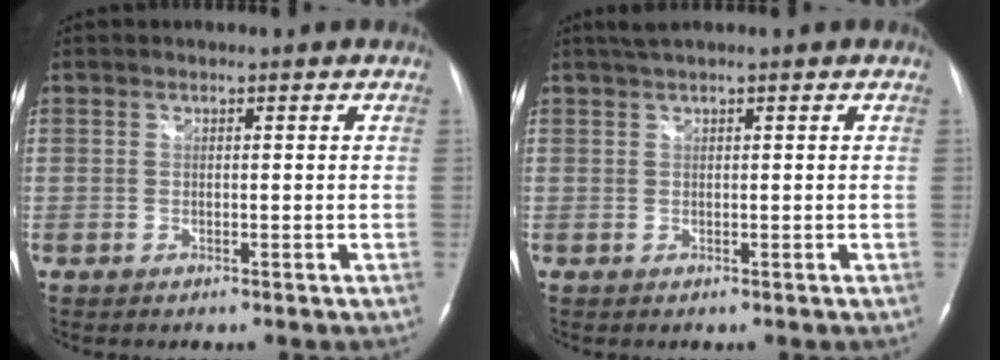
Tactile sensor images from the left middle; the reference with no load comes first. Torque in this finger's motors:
{"motor_torque": [0.17, -0.06, -0.05, 0.02]}